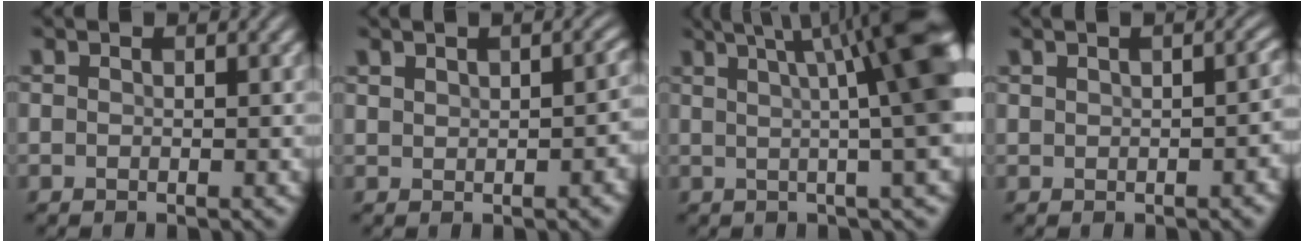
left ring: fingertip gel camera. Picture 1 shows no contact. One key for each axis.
{"total": 2.9, "fx": 1.0, "fy": 1.4, "fz": 2.3, "tx": -0.031, "ty": 0.005, "tz": 0.024}
{"total": 12.9, "fx": 3.3, "fy": 3.6, "fz": 12.0, "tx": -0.105, "ty": 0.030, "tz": 0.032}
{"total": 2.9, "fx": 0.4, "fy": 1.5, "fz": 2.4, "tx": -0.021, "ty": 0.006, "tz": 0.016}